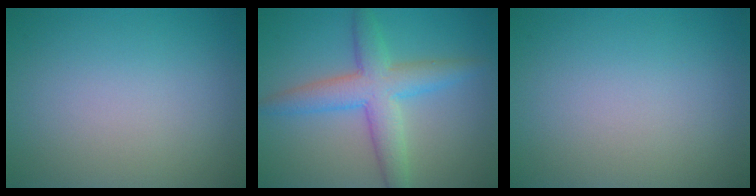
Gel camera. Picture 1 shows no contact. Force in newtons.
{"total": 5.4, "press": 5.4, "slide": 0.0}
{"total": 0.0}